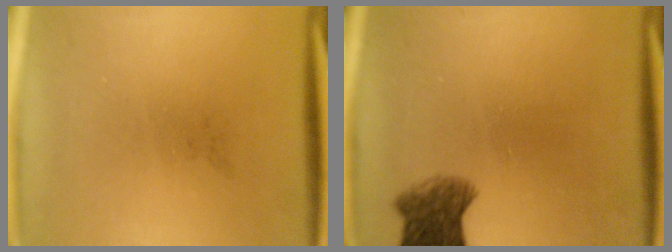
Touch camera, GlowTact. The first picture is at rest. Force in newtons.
{"total": 5.0}